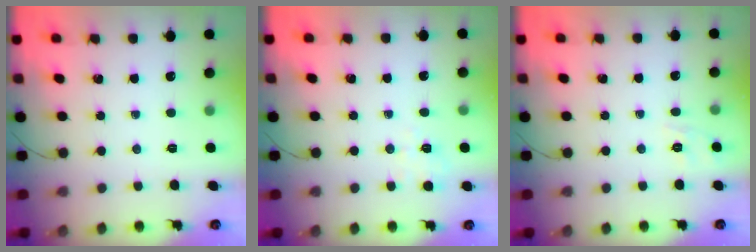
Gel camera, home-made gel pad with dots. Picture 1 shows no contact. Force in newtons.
{"total": 4.0, "press": 3.7, "slide": 1.5}
{"total": 2.2, "press": 1.1, "slide": 1.9}